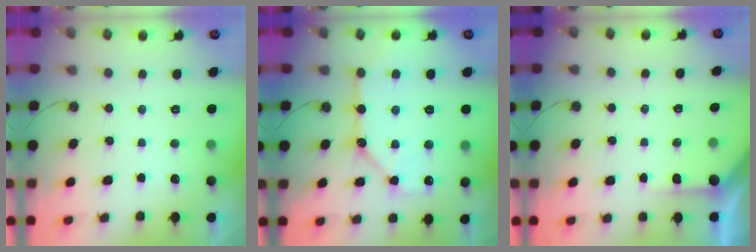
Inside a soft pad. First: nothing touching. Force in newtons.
{"total": 11.4, "press": 11.4, "slide": 0.9}
{"total": 3.2, "press": 3.2, "slide": 0.3}